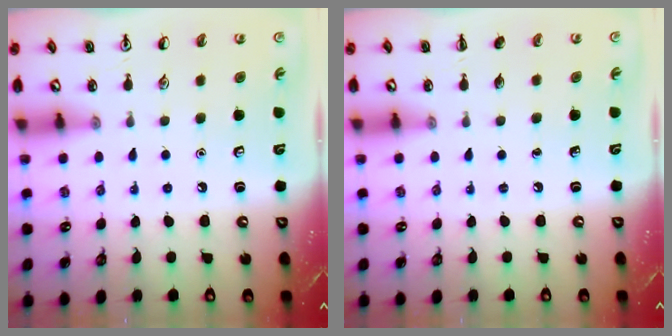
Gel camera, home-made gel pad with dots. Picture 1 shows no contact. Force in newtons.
{"total": 0.0}